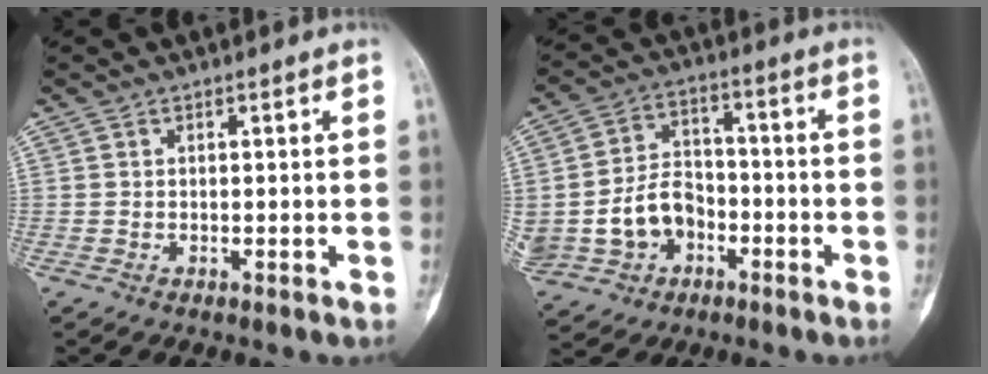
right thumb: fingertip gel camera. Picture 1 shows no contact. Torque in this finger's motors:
{"motor_torque": [0.16, 0.16, 0.87, -0.22, 0.05]}